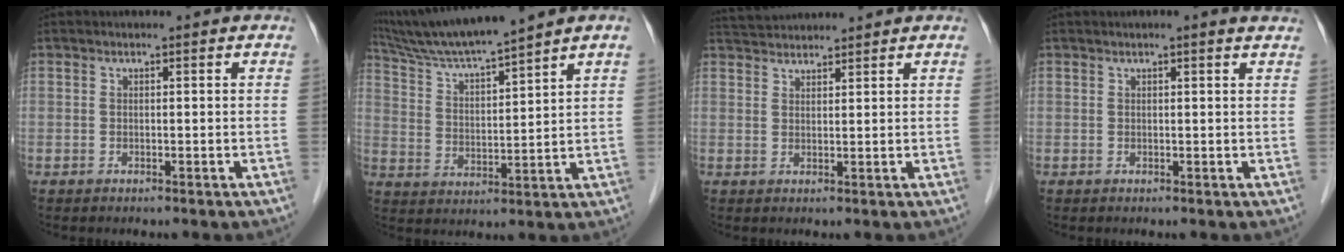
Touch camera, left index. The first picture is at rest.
{"total": 11.2, "force": [9.8, -1.5, 5.1], "torque": [-0.094, 0.008, 0.183]}
{"total": 5.1, "force": [5.1, 0.3, 0.9], "torque": [-0.022, 0.035, 0.089]}
{"total": 2.6, "force": [2.1, 0.0, 1.5], "torque": [-0.020, 0.011, 0.018]}